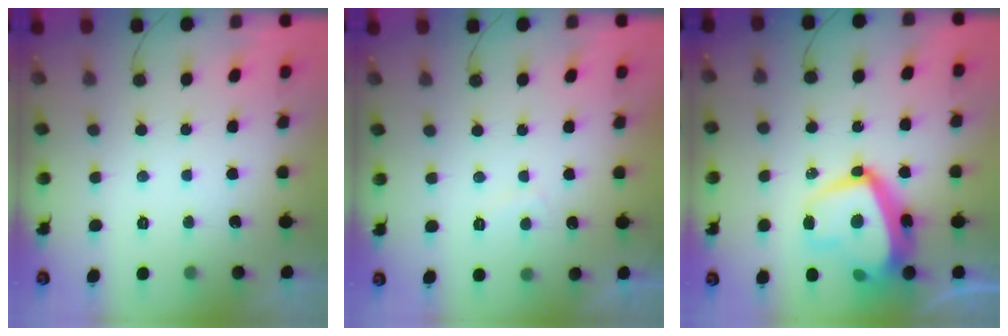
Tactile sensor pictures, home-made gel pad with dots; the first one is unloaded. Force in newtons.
{"total": 1.6, "press": 1.4, "slide": 0.7}
{"total": 20.7, "press": 20.7, "slide": 1.5}